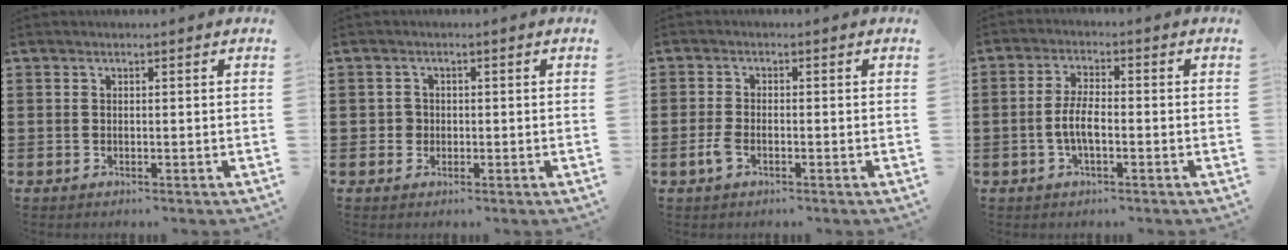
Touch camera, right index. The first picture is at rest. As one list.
[{"total": 1.5, "force": [-0.2, 1.5, 0.5], "torque": [-0.013, 0.006, -0.005]}, {"total": 2.1, "force": [-1.0, 0.9, 1.6], "torque": [-0.045, -0.005, -0.024]}, {"total": 4.4, "force": [-1.2, 1.5, 4.0], "torque": [-0.097, -0.004, -0.029]}]